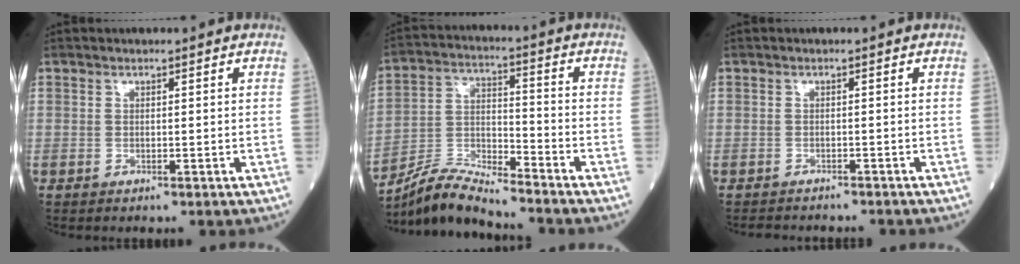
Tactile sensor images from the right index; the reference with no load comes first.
{"total": 9.3, "force": [-9.0, 0.1, 2.4], "torque": [-0.054, 0.004, -0.170]}
{"total": 4.9, "force": [-4.6, 1.0, 1.1], "torque": [-0.011, -0.006, -0.062]}